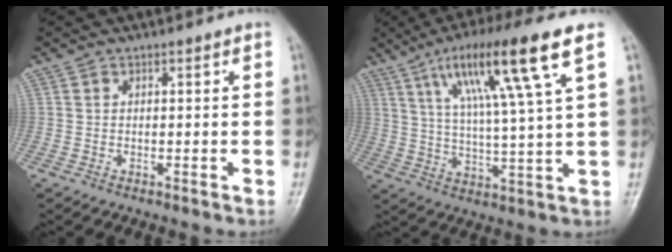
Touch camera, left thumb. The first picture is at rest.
{"total": 16.2, "force": [7.6, 1.0, 14.3], "torque": [-0.253, -0.011, 0.131]}